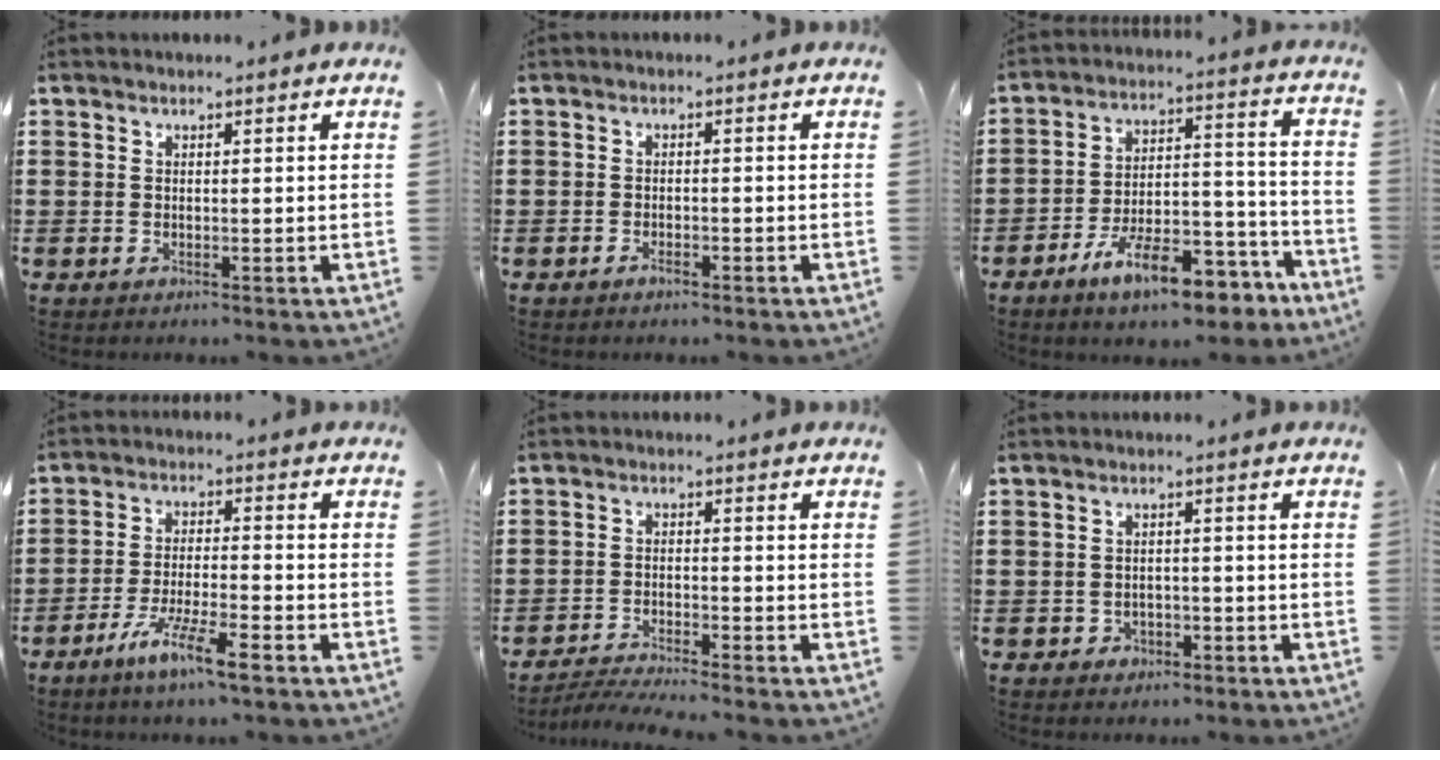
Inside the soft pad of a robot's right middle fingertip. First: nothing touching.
{"total": 1.1, "force": [-0.8, 0.3, 0.7], "torque": [-0.016, -0.003, -0.015]}
{"total": 11.9, "force": [-8.6, 3.5, 7.5], "torque": [-0.122, 0.037, -0.157]}
{"total": 7.0, "force": [-4.9, 0.5, 5.0], "torque": [-0.105, -0.009, -0.093]}
{"total": 3.2, "force": [-3.1, -0.2, 0.8], "torque": [-0.021, -0.003, -0.065]}
{"total": 1.4, "force": [-1.0, 1.0, 0.2], "torque": [-0.010, -0.001, -0.023]}